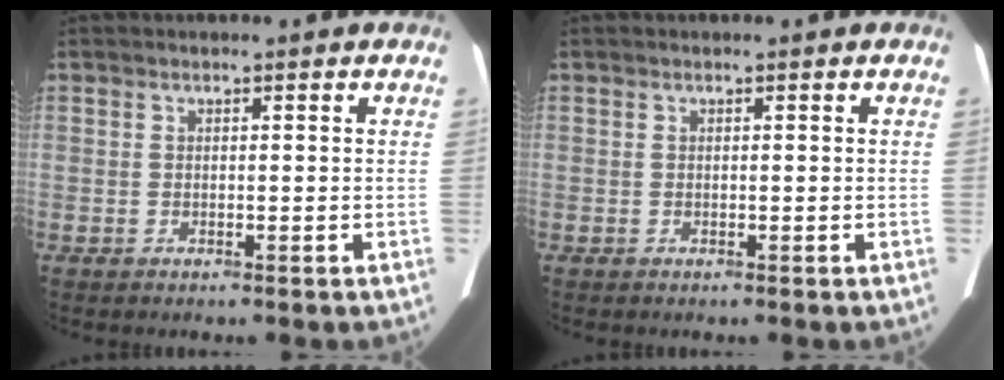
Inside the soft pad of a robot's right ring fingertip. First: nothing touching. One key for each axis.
{"total": 0.0}